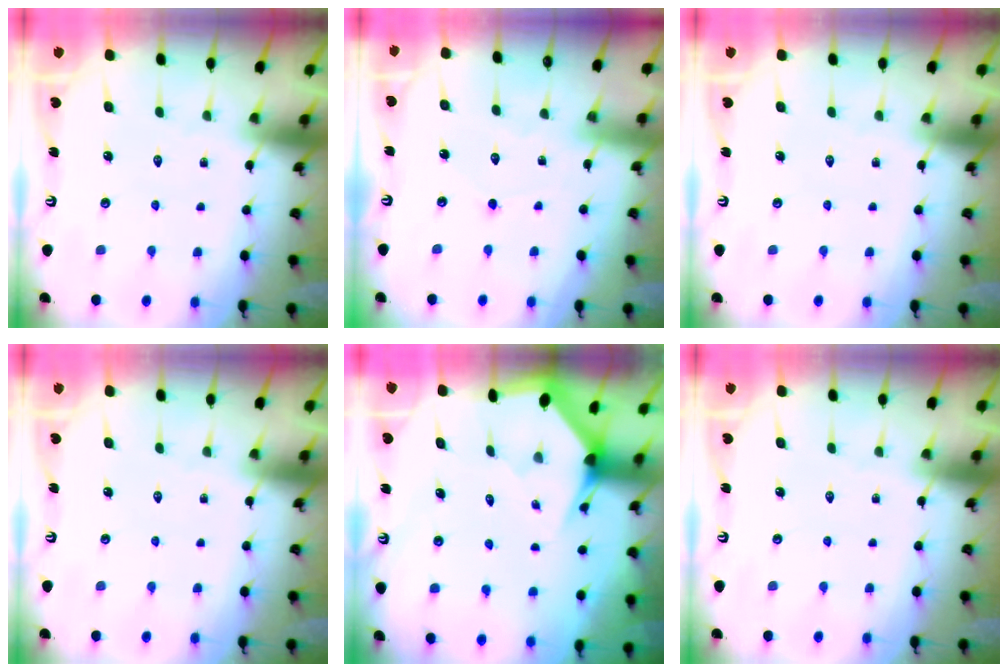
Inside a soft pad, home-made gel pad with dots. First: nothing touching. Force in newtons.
{"total": 3.6, "press": 3.6, "slide": 0.3}
{"total": 0.0}
{"total": 0.0}
{"total": 2.8, "press": 2.8, "slide": 0.1}
{"total": 0.0}